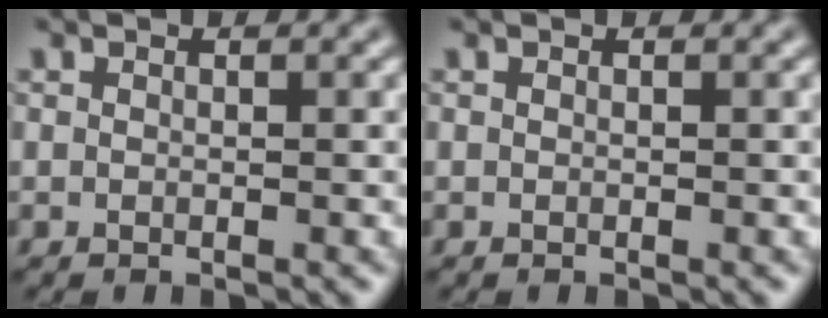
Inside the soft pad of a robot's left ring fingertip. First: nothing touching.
{"total": 0.0}